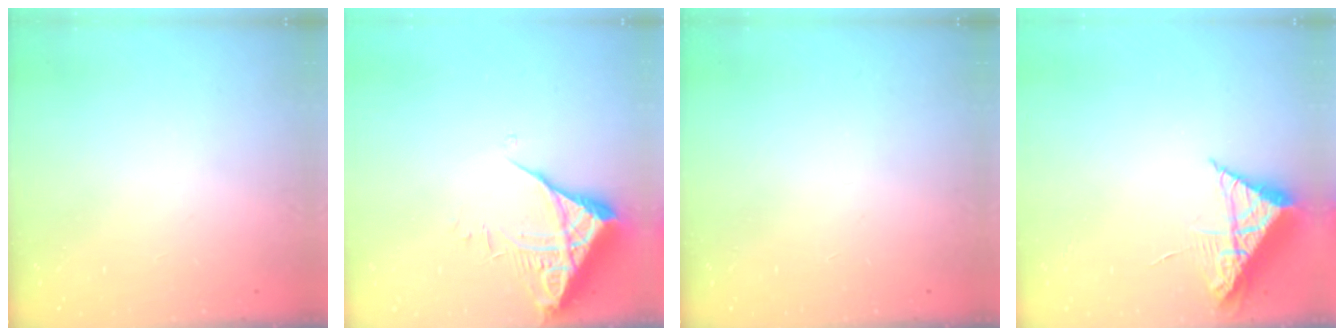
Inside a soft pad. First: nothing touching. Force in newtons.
{"total": 5.7, "press": 5.7, "slide": 0.5}
{"total": 0.0}
{"total": 9.4, "press": 9.4, "slide": 0.5}